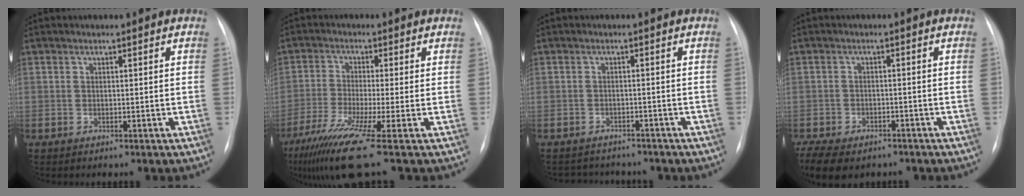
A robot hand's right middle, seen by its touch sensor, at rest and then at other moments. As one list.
[{"total": 10.1, "force": [-6.3, -0.5, 7.9], "torque": [-0.142, -0.035, -0.115]}, {"total": 6.2, "force": [-5.6, 2.4, 1.0], "torque": [-0.015, 0.003, -0.065]}, {"total": 14.3, "force": [-9.8, 8.0, 6.7], "torque": [-0.180, -0.019, -0.132]}]